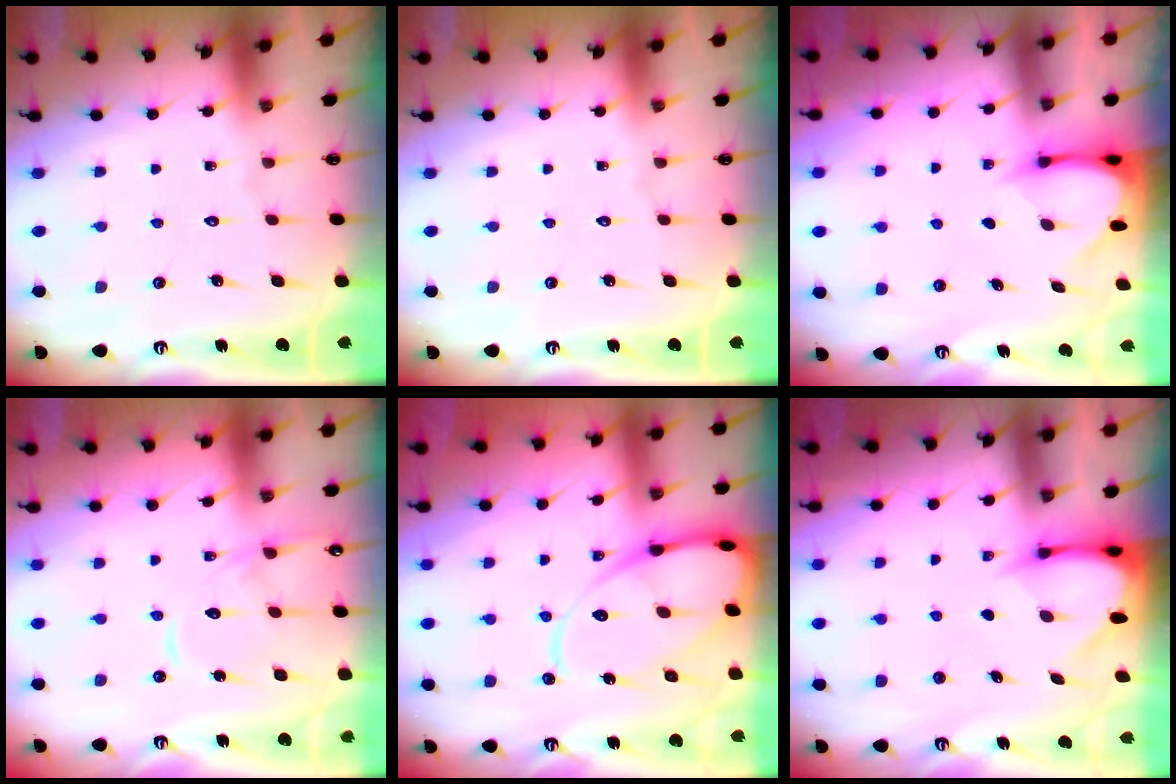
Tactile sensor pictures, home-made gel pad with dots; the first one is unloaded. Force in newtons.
{"total": 0.0}
{"total": 3.7, "press": 3.7, "slide": 0.3}
{"total": 12.8, "press": 12.8, "slide": 1.2}
{"total": 15.5, "press": 15.4, "slide": 1.6}
{"total": 3.3, "press": 3.3, "slide": 0.2}